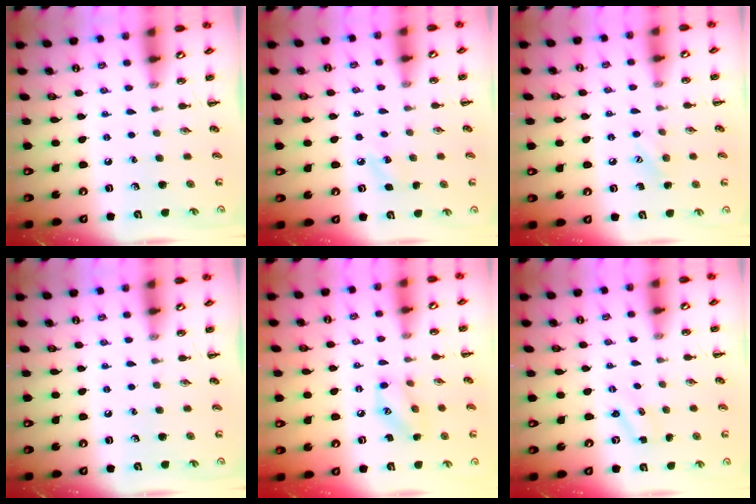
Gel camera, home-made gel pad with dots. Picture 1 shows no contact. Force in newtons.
{"total": 3.8, "press": 3.6, "slide": 1.0}
{"total": 6.7, "press": 6.6, "slide": 1.5}
{"total": 0.0}
{"total": 8.7, "press": 8.7, "slide": 0.3}
{"total": 0.8, "press": 0.8, "slide": 0.3}